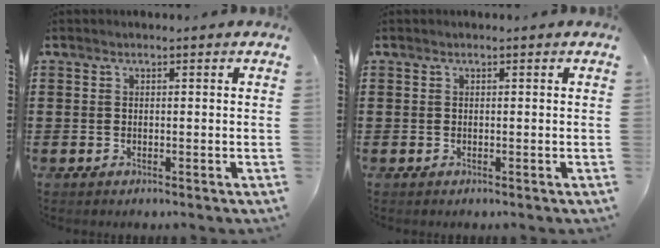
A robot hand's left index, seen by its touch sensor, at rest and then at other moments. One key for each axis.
{"total": 0.0}